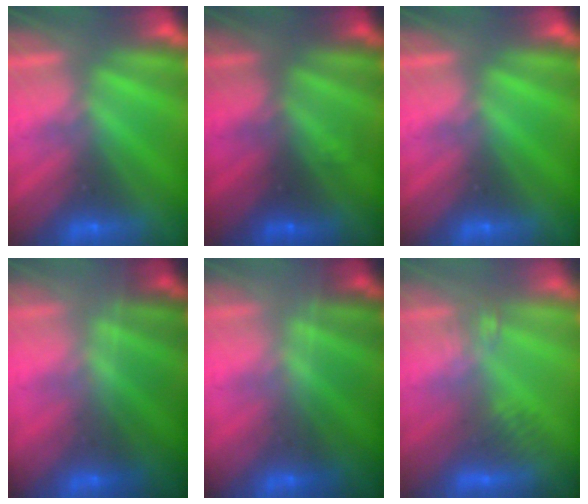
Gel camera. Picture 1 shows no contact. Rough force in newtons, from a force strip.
{"total": 1.6}
{"total": 0.0}
{"total": 1.8}
{"total": 1.8}
{"total": 2.6}